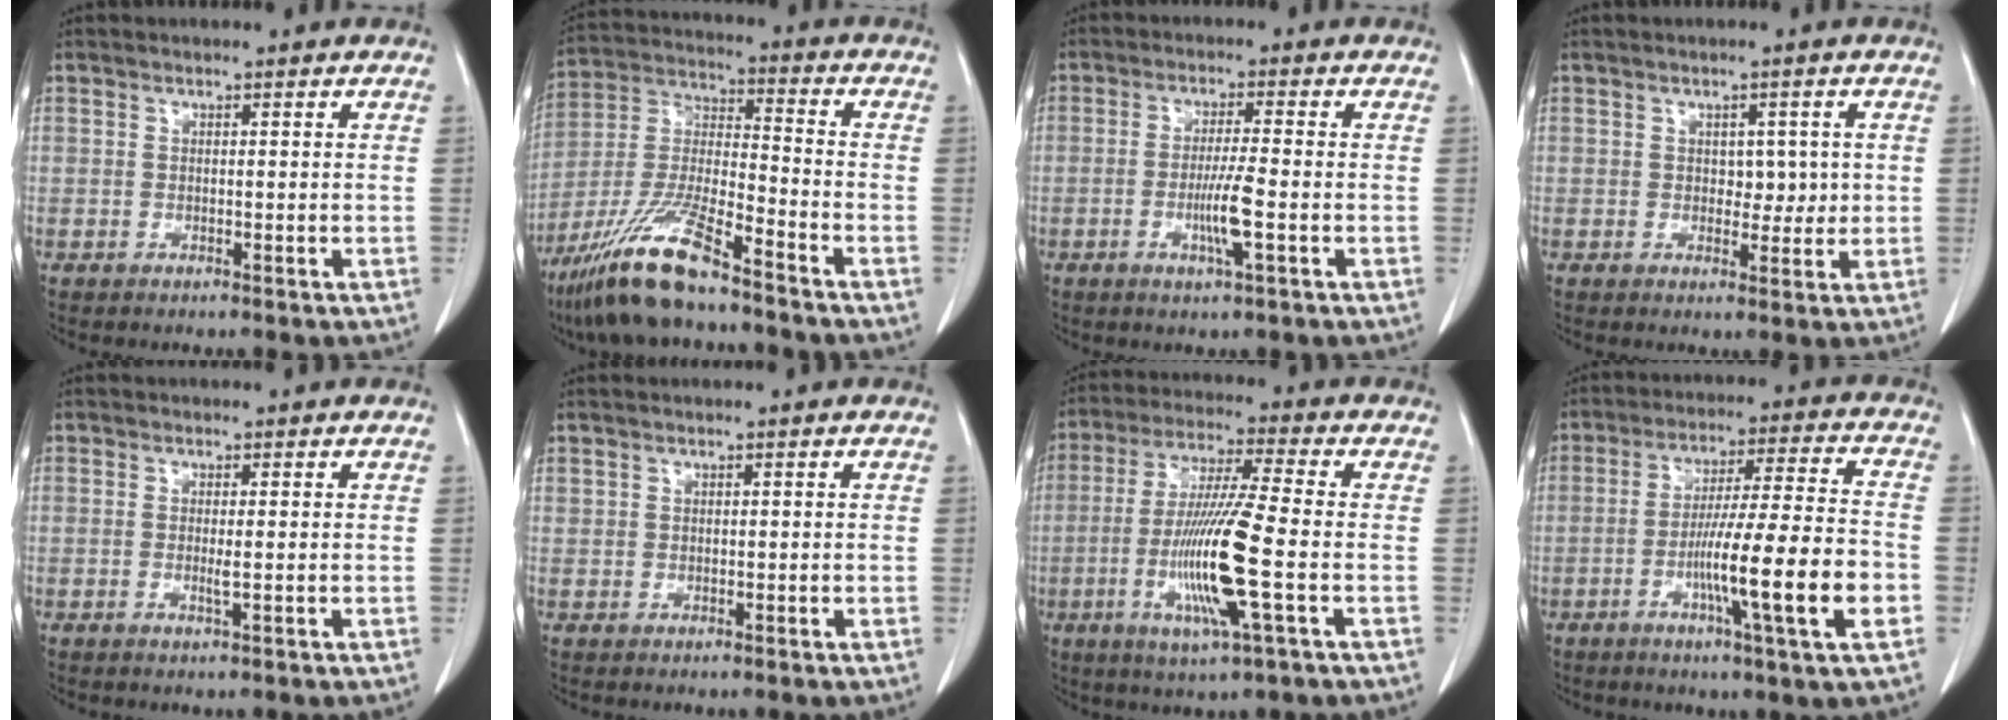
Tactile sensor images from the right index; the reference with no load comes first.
{"total": 14.2, "force": [-10.3, 1.5, 9.7], "torque": [-0.206, -0.023, -0.194]}
{"total": 5.3, "force": [-1.5, -0.2, 5.0], "torque": [-0.095, -0.009, -0.028]}
{"total": 3.2, "force": [0.5, 2.0, 2.4], "torque": [-0.025, 0.000, 0.010]}
{"total": 1.2, "force": [-0.1, 0.0, 1.2], "torque": [-0.026, -0.004, -0.002]}
{"total": 0.5, "force": [0.4, 0.4, 0.0], "torque": [0.006, 0.000, 0.005]}
{"total": 13.5, "force": [-3.2, -0.1, 13.1], "torque": [-0.266, -0.018, -0.066]}
{"total": 14.2, "force": [-4.4, -0.4, 13.5], "torque": [-0.230, -0.006, -0.074]}